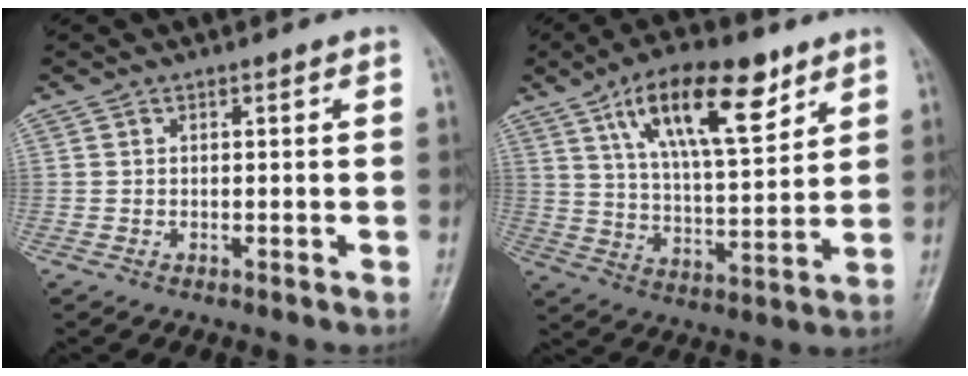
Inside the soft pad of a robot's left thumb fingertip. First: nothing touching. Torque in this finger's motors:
{"motor_torque": [1.77, 1.78, 1.57, -1.20, 0.30]}